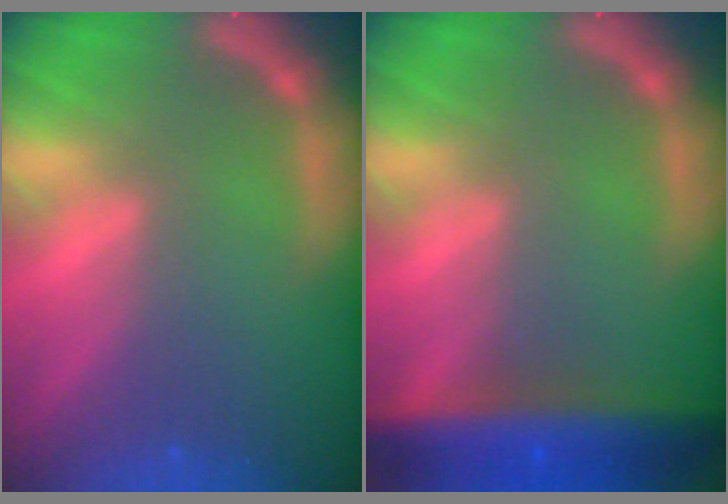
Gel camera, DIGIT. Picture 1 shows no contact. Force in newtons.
{"total": 8.0}